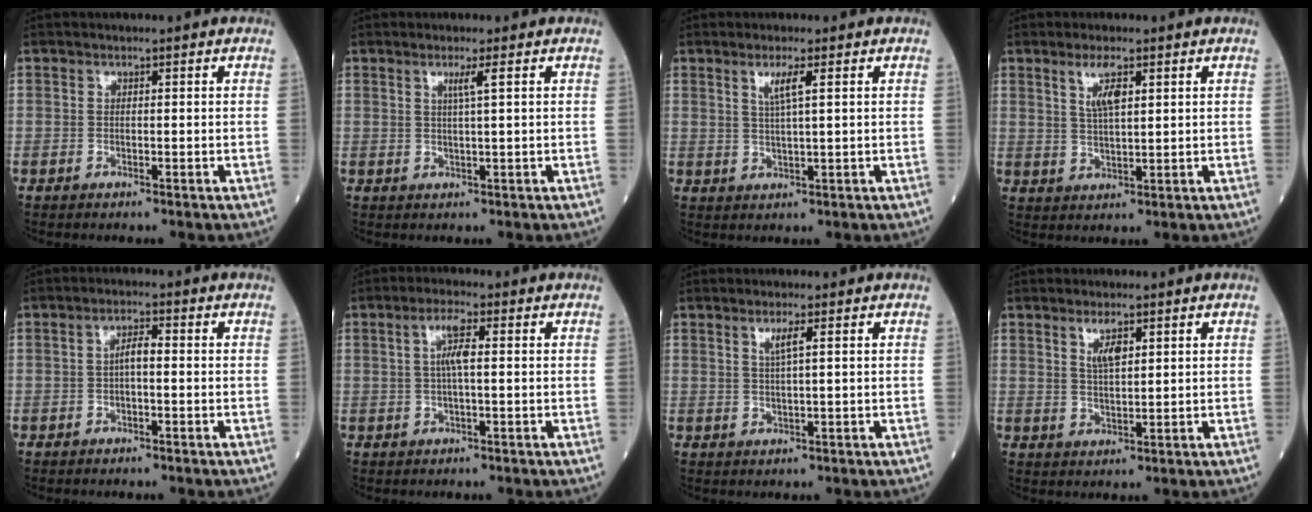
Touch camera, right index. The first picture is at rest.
{"total": 2.0, "force": [0.8, -0.6, 1.7], "torque": [-0.034, -0.004, 0.016]}
{"total": 3.1, "force": [1.4, -0.3, 2.8], "torque": [-0.055, -0.001, 0.026]}
{"total": 4.3, "force": [2.1, 0.7, 3.6], "torque": [-0.074, 0.001, 0.043]}
{"total": 2.8, "force": [-0.2, 0.5, 2.8], "torque": [-0.050, 0.007, -0.004]}
{"total": 3.8, "force": [0.7, 0.2, 3.7], "torque": [-0.073, 0.007, 0.011]}
{"total": 2.2, "force": [0.9, -0.3, 2.0], "torque": [-0.040, -0.001, 0.019]}
{"total": 3.3, "force": [1.8, 0.7, 2.7], "torque": [-0.056, 0.000, 0.037]}